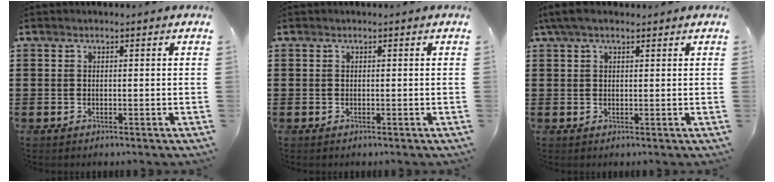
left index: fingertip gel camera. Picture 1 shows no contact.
{"total": 0.0}
{"total": 3.1, "force": [1.8, 1.1, 2.2], "torque": [-0.047, 0.006, 0.033]}